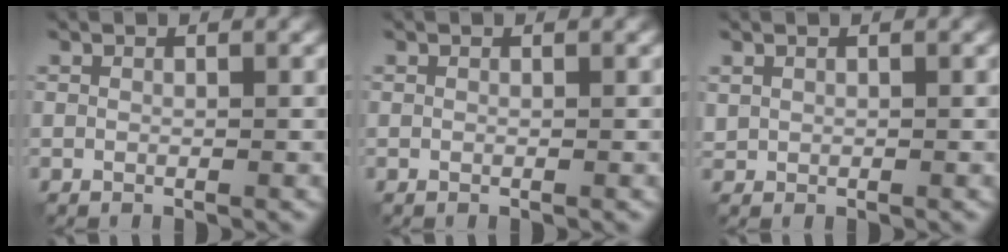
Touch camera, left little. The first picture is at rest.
{"total": 0.0}
{"total": 0.6, "force": [0.3, 0.5, 0.1], "torque": [-0.002, -0.001, 0.010]}